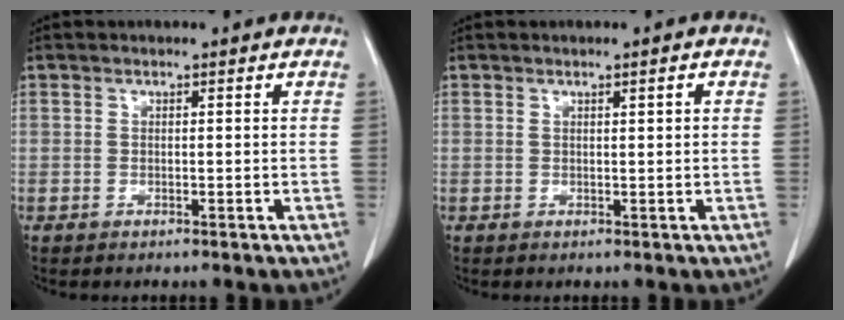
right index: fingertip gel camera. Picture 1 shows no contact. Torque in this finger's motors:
{"motor_torque": [-0.28, 0.10, -0.08, -0.01]}